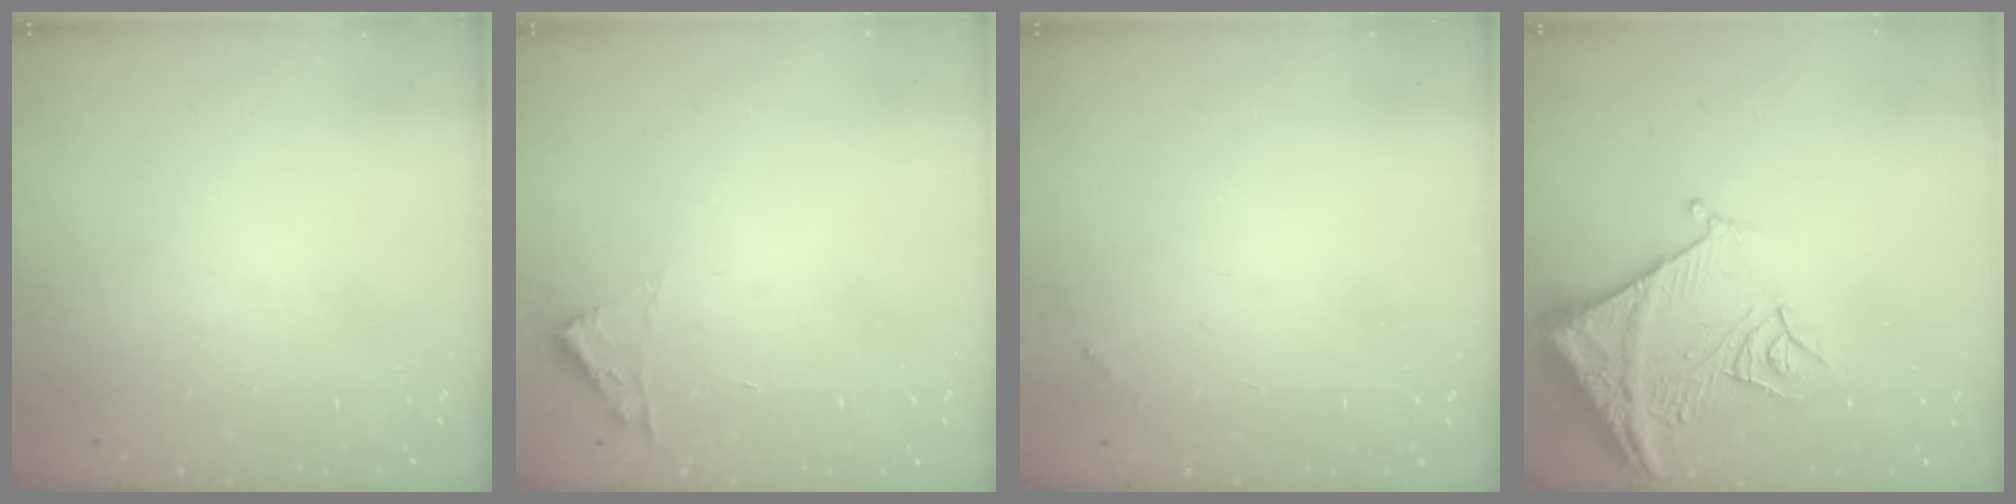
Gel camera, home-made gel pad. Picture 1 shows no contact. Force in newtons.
{"total": 1.8, "press": 1.8, "slide": 0.2}
{"total": 3.7, "press": 3.7, "slide": 0.2}
{"total": 14.7, "press": 14.6, "slide": 1.6}